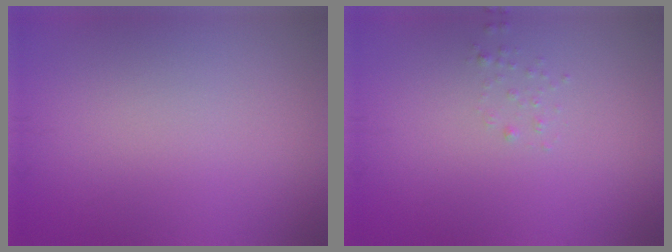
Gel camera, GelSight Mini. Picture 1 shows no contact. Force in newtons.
{"total": 0.6, "press": 0.6, "slide": 0.1}